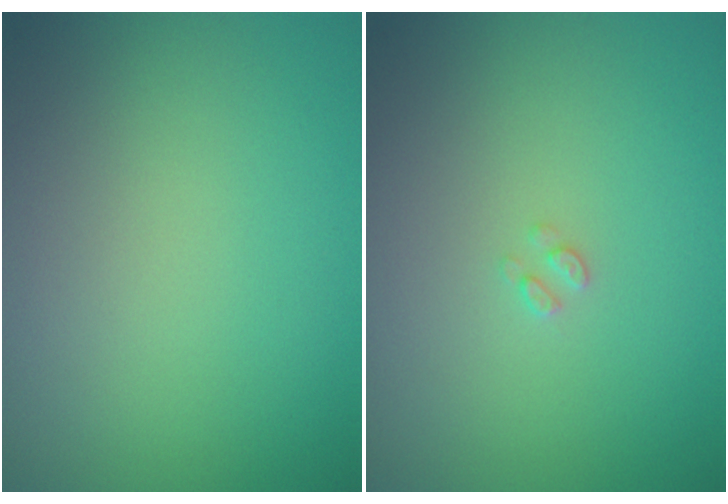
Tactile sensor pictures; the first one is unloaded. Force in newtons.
{"total": 0.7, "press": 0.6, "slide": 0.1}